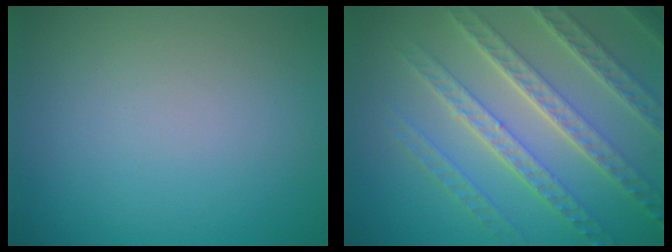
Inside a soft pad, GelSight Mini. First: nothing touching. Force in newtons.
{"total": 7.8, "press": 5.6, "slide": 5.4}